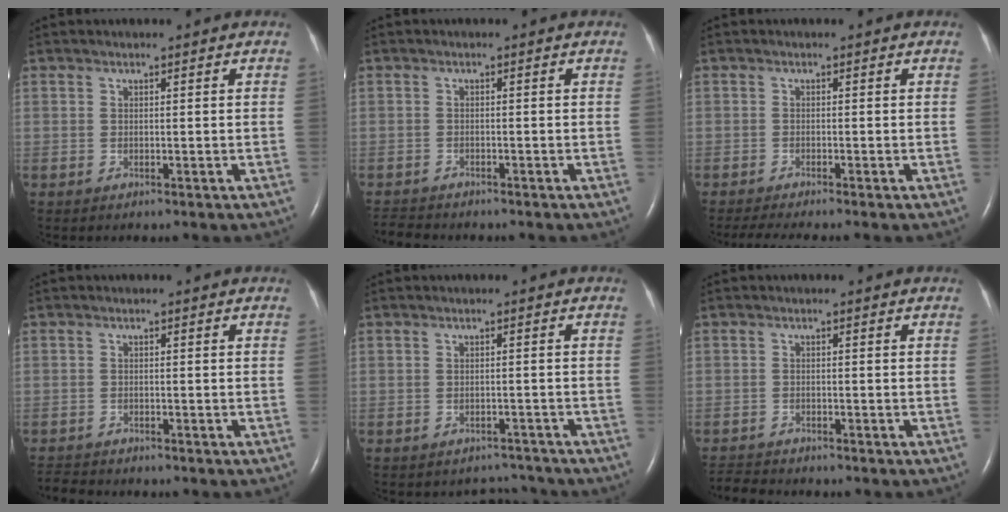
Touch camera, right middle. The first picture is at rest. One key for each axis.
{"total": 2.7, "fx": -2.7, "fy": 0.4, "fz": 0.2, "tx": -0.004, "ty": -0.013, "tz": -0.045}
{"total": 4.8, "fx": -4.1, "fy": -0.5, "fz": 2.4, "tx": -0.036, "ty": -0.013, "tz": -0.067}
{"total": 2.9, "fx": -2.8, "fy": 0.4, "fz": 0.2, "tx": -0.004, "ty": -0.013, "tz": -0.047}
{"total": 2.7, "fx": -2.5, "fy": 0.8, "fz": -0.9, "tx": 0.013, "ty": 0.008, "tz": -0.033}
{"total": 3.5, "fx": -3.4, "fy": 0.2, "fz": 0.2, "tx": -0.003, "ty": -0.015, "tz": -0.059}